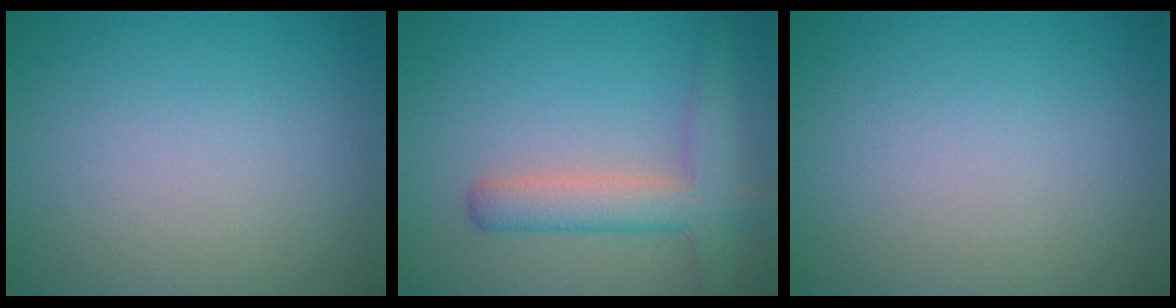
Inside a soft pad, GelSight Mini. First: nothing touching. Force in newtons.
{"total": 4.3, "press": 4.3, "slide": 0.3}
{"total": 0.0}